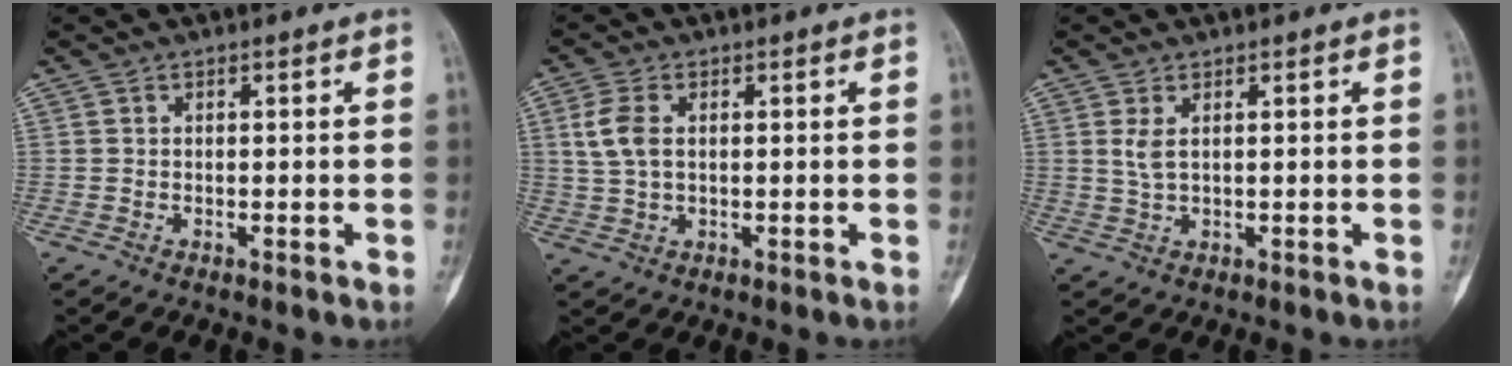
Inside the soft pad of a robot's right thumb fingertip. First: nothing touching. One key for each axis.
{"total": 5.5, "fx": 1.0, "fy": 3.3, "fz": 4.3, "tx": -0.101, "ty": 0.005, "tz": 0.020}
{"total": 2.5, "fx": 0.8, "fy": 1.0, "fz": 2.1, "tx": -0.049, "ty": -0.001, "tz": 0.024}